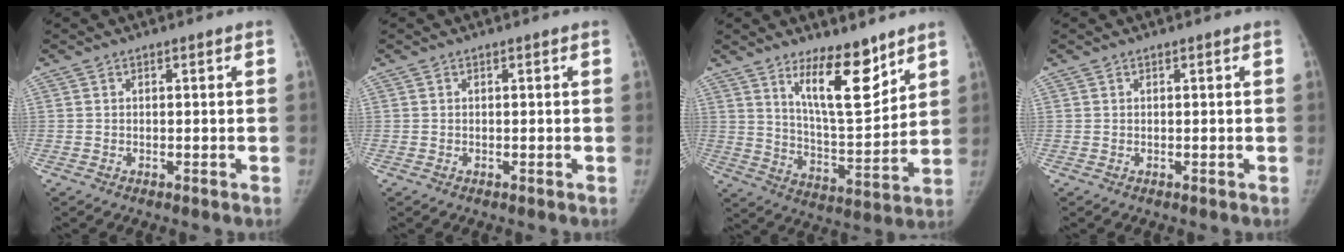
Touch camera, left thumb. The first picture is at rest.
{"total": 0.0}
{"total": 13.3, "force": [8.7, 4.1, 9.1], "torque": [-0.117, -0.077, 0.156]}
{"total": 0.0}